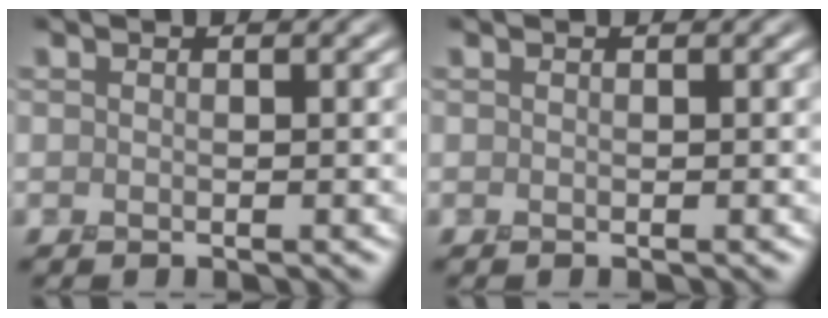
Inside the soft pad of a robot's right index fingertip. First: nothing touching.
{"total": 0.0}